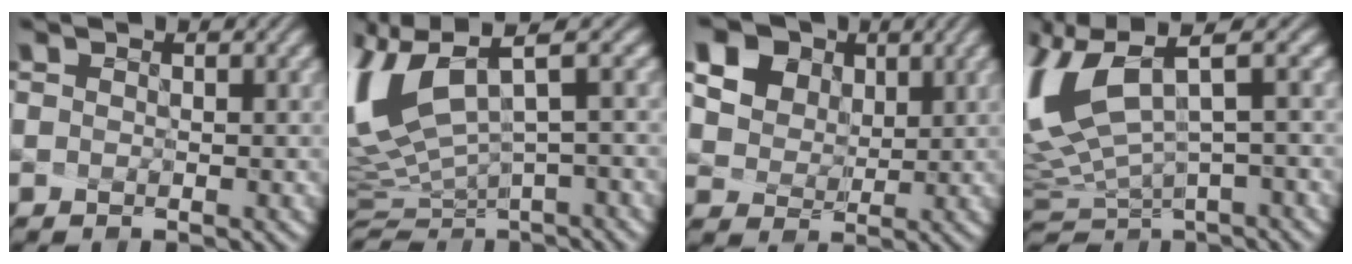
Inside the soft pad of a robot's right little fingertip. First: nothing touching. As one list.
[{"total": 7.0, "force": [0.4, 2.4, 6.6], "torque": [-0.173, -0.033, 0.037]}, {"total": 17.2, "force": [8.5, 13.5, 6.4], "torque": [-0.206, 0.009, 0.167]}, {"total": 6.9, "force": [1.0, 2.7, 6.3], "torque": [-0.178, -0.034, 0.051]}]